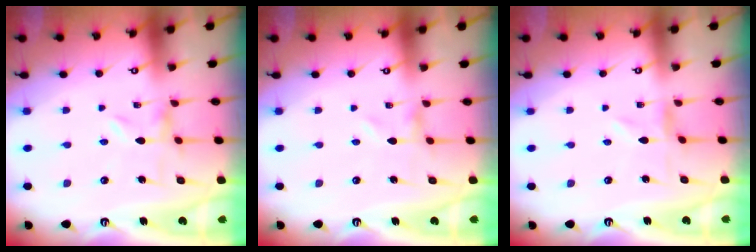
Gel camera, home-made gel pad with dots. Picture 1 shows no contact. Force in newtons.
{"total": 0.0}
{"total": 0.7, "press": 0.7, "slide": 0.1}